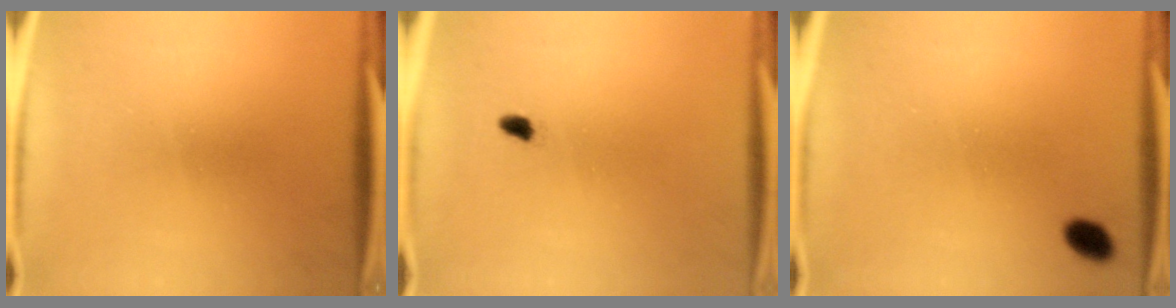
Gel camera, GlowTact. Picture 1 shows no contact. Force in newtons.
{"total": 1.3}
{"total": 3.2}